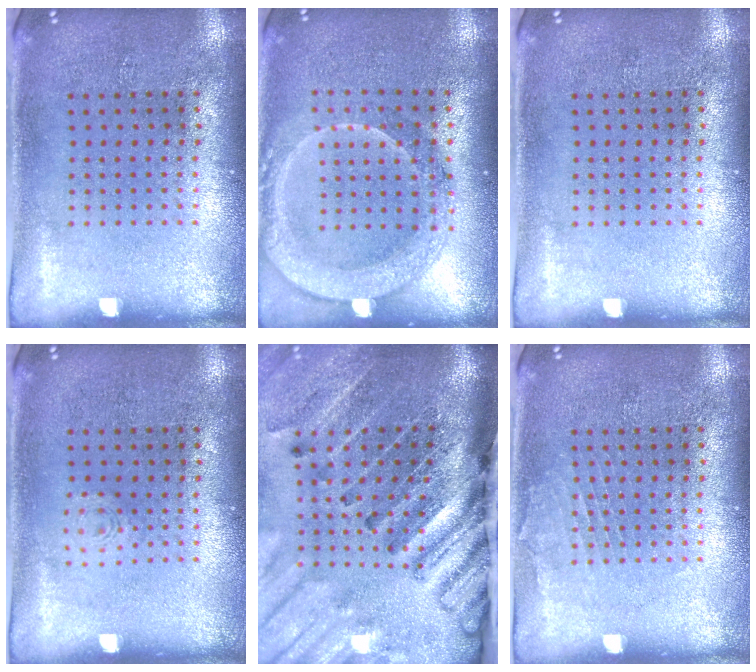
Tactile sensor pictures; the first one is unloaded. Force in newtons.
{"total": 2.0, "press": 1.9, "slide": 0.6}
{"total": 0.0}
{"total": 0.8, "press": 0.8, "slide": 0.2}
{"total": 4.7, "press": 3.4, "slide": 3.2}
{"total": 1.0, "press": 1.0, "slide": 0.1}